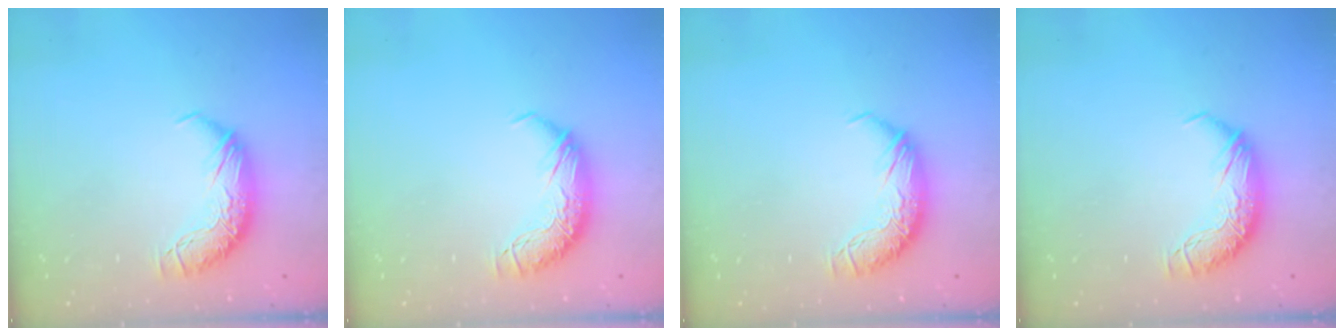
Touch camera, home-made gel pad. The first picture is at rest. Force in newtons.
{"total": 0.0}
{"total": 0.0}
{"total": 0.0}